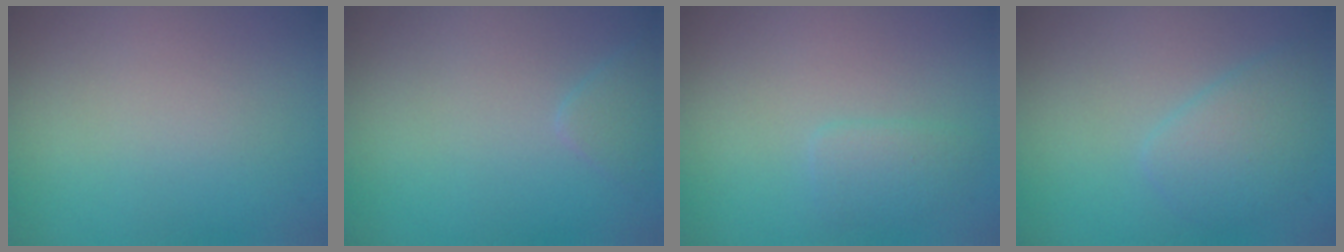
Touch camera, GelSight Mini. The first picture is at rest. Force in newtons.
{"total": 1.1, "press": 1.1, "slide": 0.1}
{"total": 1.4, "press": 1.4, "slide": 0.1}
{"total": 2.7, "press": 2.7, "slide": 0.1}